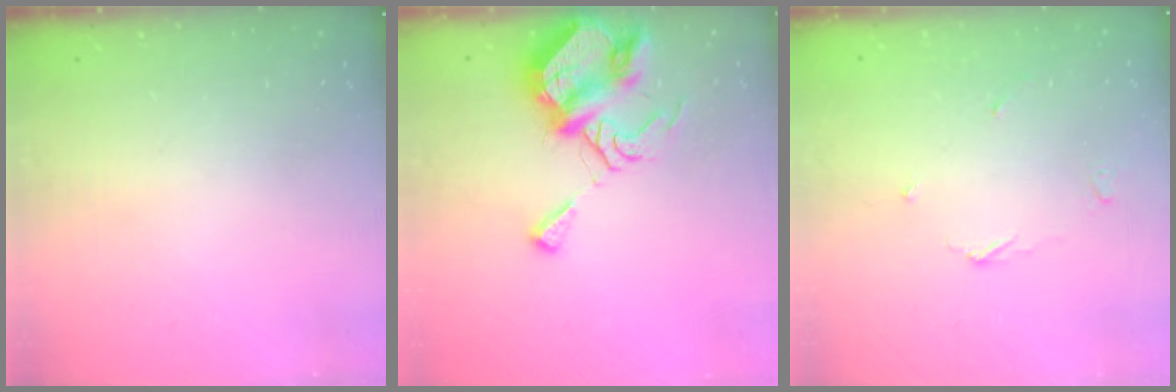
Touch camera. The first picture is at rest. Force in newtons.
{"total": 9.3, "press": 9.2, "slide": 1.2}
{"total": 2.6, "press": 2.6, "slide": 0.5}